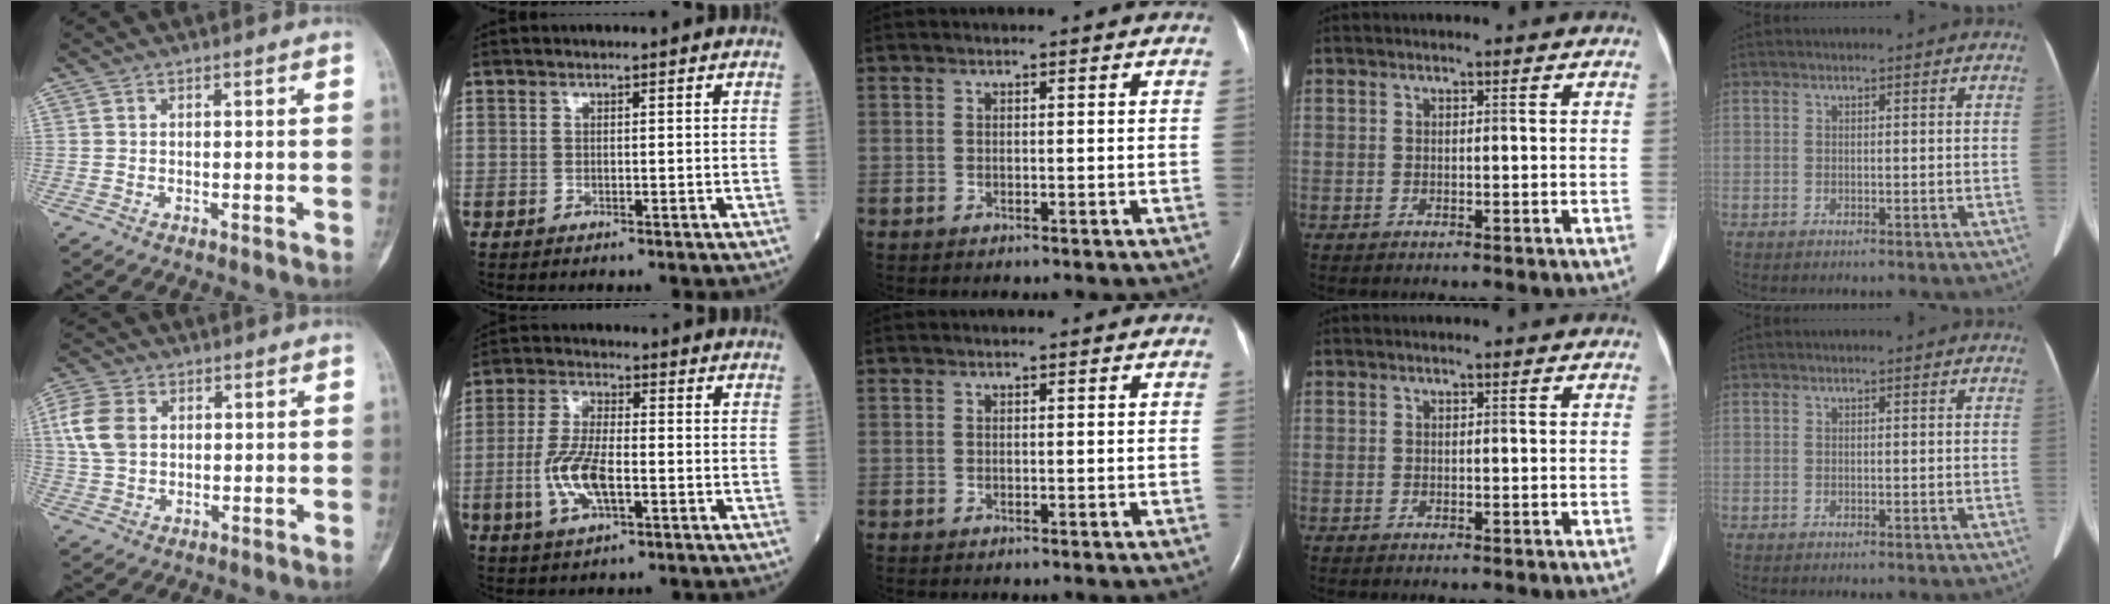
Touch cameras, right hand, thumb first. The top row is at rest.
{"thumb": {"total": 8.3, "force": [1.7, 6.0, 5.5], "torque": [-0.117, 0.006, 0.033]}, "index": {"total": 8.7, "force": [-2.3, 2.9, 7.9], "torque": [-0.171, -0.002, -0.044]}}